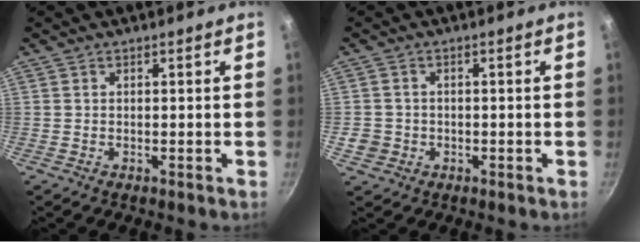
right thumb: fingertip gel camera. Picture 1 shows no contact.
{"total": 3.5, "force": [-0.9, 3.2, 1.2], "torque": [-0.012, 0.009, -0.010]}